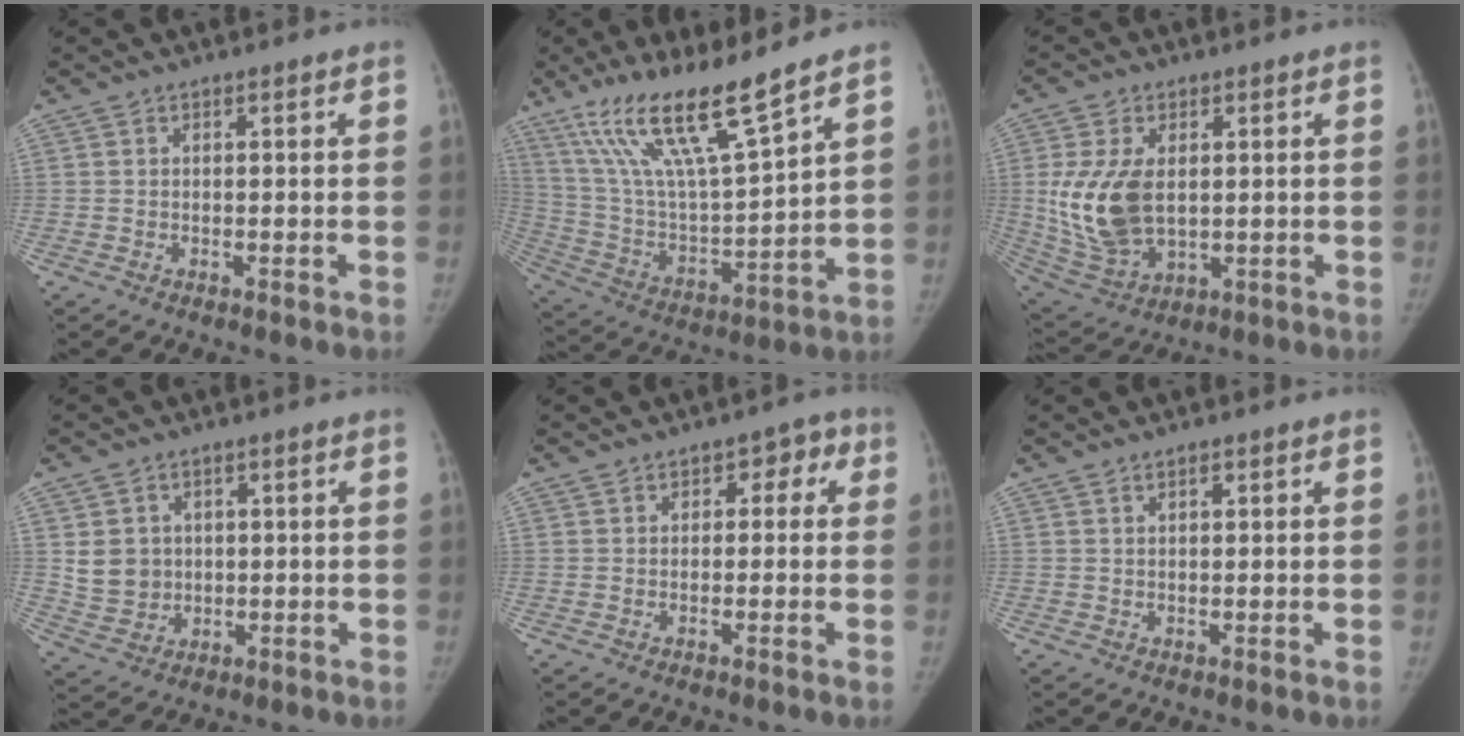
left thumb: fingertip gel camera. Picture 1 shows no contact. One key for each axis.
{"total": 18.4, "fx": 12.9, "fy": 2.4, "fz": 12.9, "tx": -0.227, "ty": -0.065, "tz": 0.251}
{"total": 13.9, "fx": 1.0, "fy": 8.5, "fz": 10.9, "tx": -0.211, "ty": -0.012, "tz": 0.037}
{"total": 6.3, "fx": 1.1, "fy": 5.7, "fz": 2.5, "tx": -0.021, "ty": -0.007, "tz": 0.033}
{"total": 3.7, "fx": 0.9, "fy": 2.8, "fz": 2.2, "tx": 0.004, "ty": 0.010, "tz": 0.003}
{"total": 1.1, "fx": 0.7, "fy": 0.5, "fz": 0.7, "tx": -0.007, "ty": -0.002, "tz": 0.010}